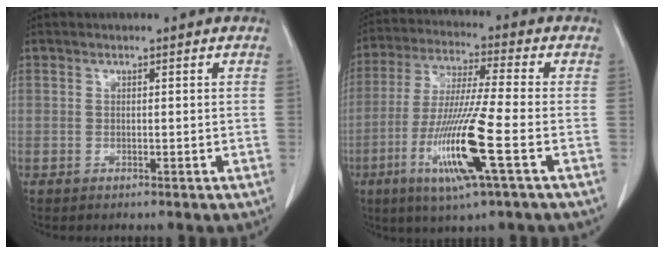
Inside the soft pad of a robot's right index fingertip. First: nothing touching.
{"total": 13.9, "force": [-4.8, -0.3, 13.0], "torque": [-0.266, -0.023, -0.093]}